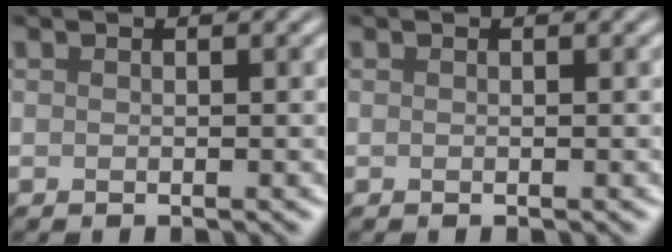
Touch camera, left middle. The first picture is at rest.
{"total": 0.0}